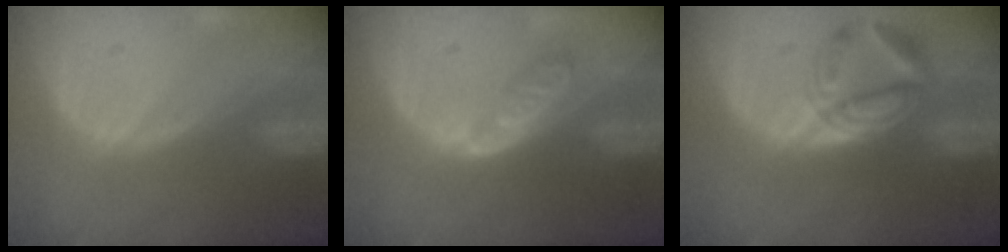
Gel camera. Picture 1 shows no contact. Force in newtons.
{"total": 4.8, "press": 4.1, "slide": 2.5}
{"total": 5.6, "press": 5.6, "slide": 0.8}